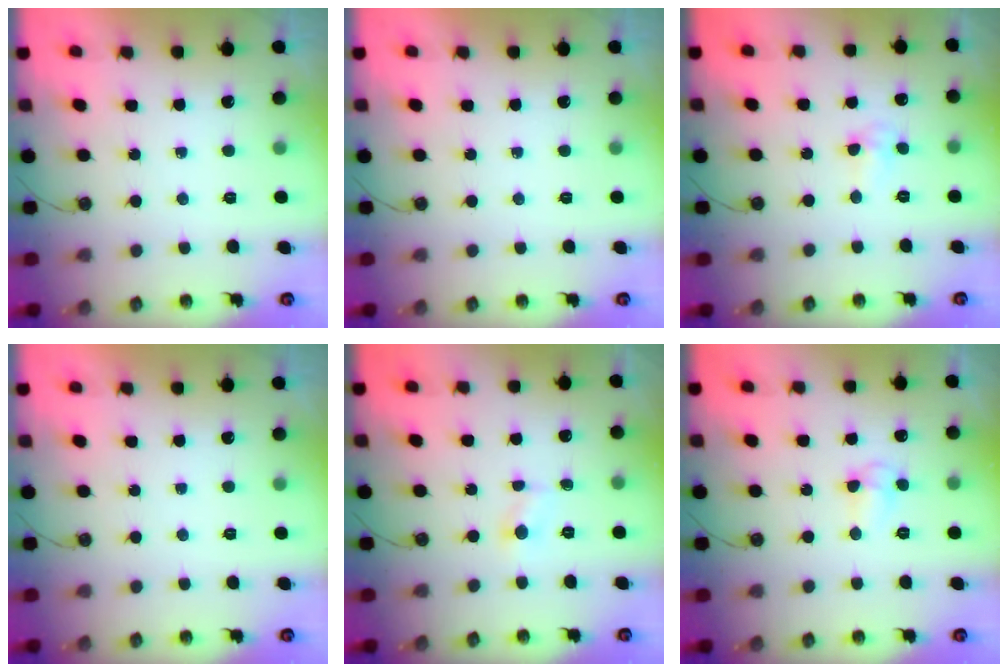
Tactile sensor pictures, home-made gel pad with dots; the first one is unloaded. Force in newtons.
{"total": 0.0}
{"total": 3.3, "press": 3.3, "slide": 0.4}
{"total": 0.0}
{"total": 2.6, "press": 2.6, "slide": 0.3}
{"total": 5.0, "press": 5.0, "slide": 0.7}